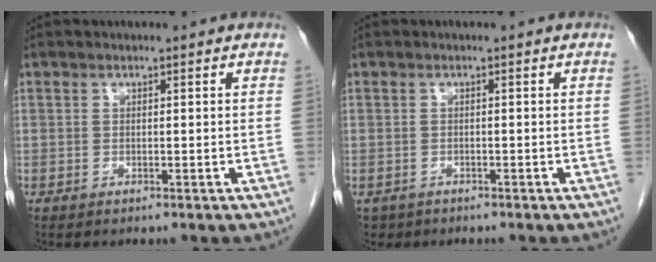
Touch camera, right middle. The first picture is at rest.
{"total": 2.2, "force": [-1.6, 1.5, 0.2], "torque": [-0.009, 0.001, -0.024]}